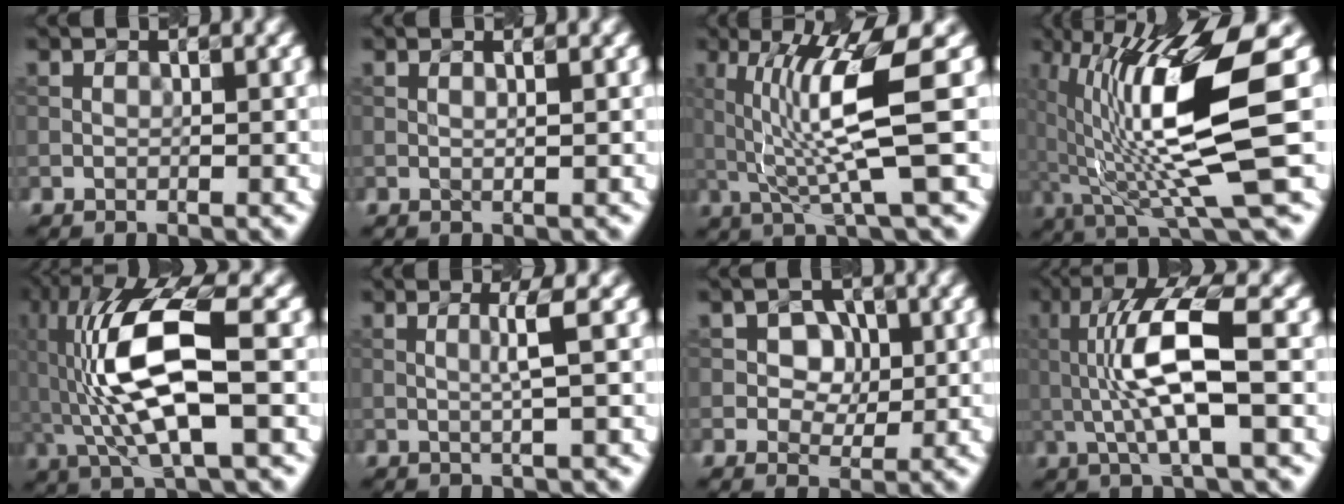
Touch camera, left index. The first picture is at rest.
{"total": 1.0, "force": [0.4, 0.4, 0.9], "torque": [-0.009, 0.001, -0.005]}
{"total": 7.5, "force": [0.6, 0.9, 7.4], "torque": [-0.141, -0.006, 0.019]}
{"total": 12.3, "force": [1.0, 2.3, 12.0], "torque": [-0.204, -0.007, 0.026]}
{"total": 11.0, "force": [-0.5, 3.3, 10.5], "torque": [-0.212, 0.018, -0.014]}
{"total": 2.0, "force": [0.3, 0.1, 2.0], "torque": [-0.040, 0.003, 0.001]}
{"total": 3.5, "force": [0.6, 2.5, 2.3], "torque": [-0.029, 0.005, 0.001]}
{"total": 7.6, "force": [0.4, 1.8, 7.3], "torque": [-0.143, 0.000, 0.009]}